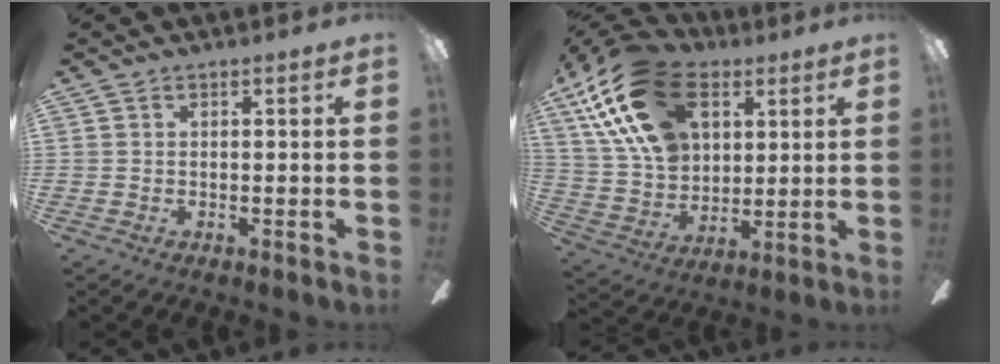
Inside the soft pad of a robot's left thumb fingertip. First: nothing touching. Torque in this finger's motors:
{"motor_torque": [2.20, 1.99, 1.39, -1.38, 0.31]}